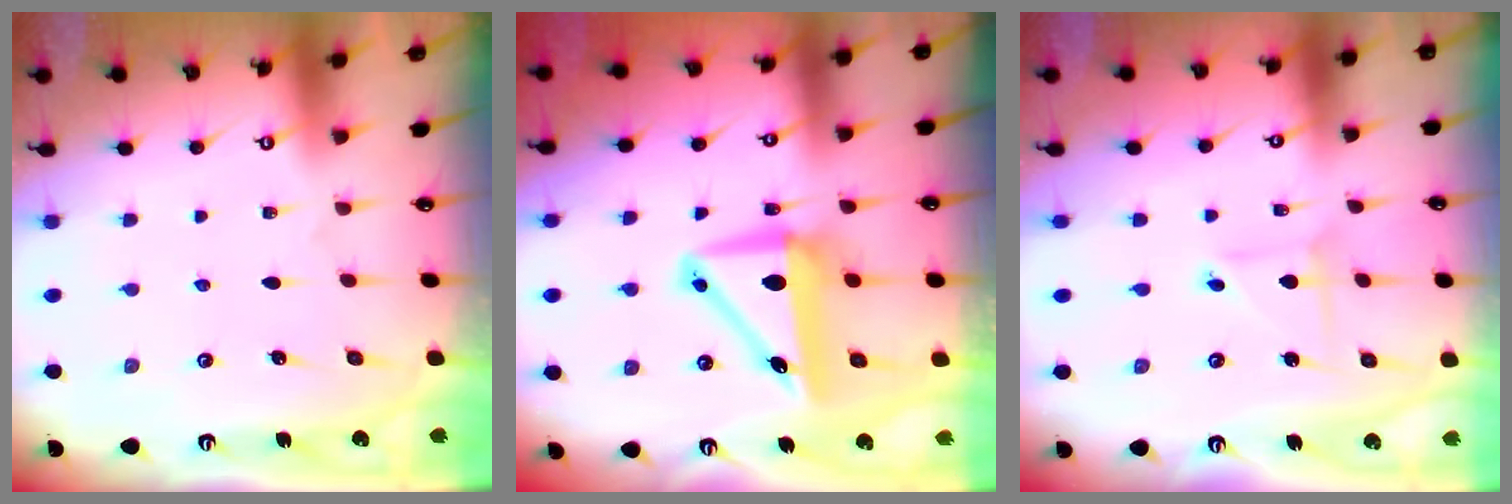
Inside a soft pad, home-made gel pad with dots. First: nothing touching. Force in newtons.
{"total": 9.3, "press": 8.7, "slide": 3.2}
{"total": 2.4, "press": 2.4, "slide": 0.2}